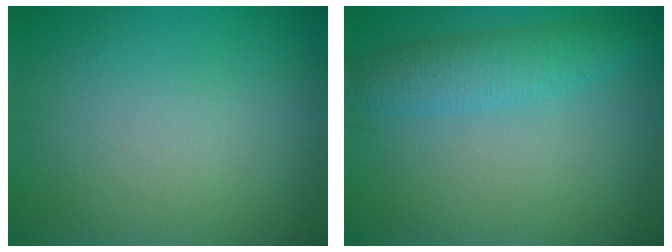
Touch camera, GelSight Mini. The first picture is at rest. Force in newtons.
{"total": 3.5, "press": 3.5, "slide": 0.0}